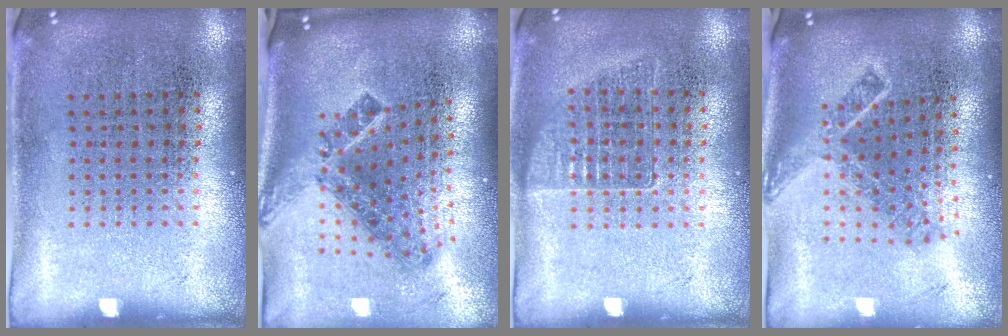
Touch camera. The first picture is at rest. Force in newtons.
{"total": 1.9, "press": 1.3, "slide": 1.4}
{"total": 1.0, "press": 0.9, "slide": 0.3}
{"total": 1.9, "press": 1.3, "slide": 1.4}